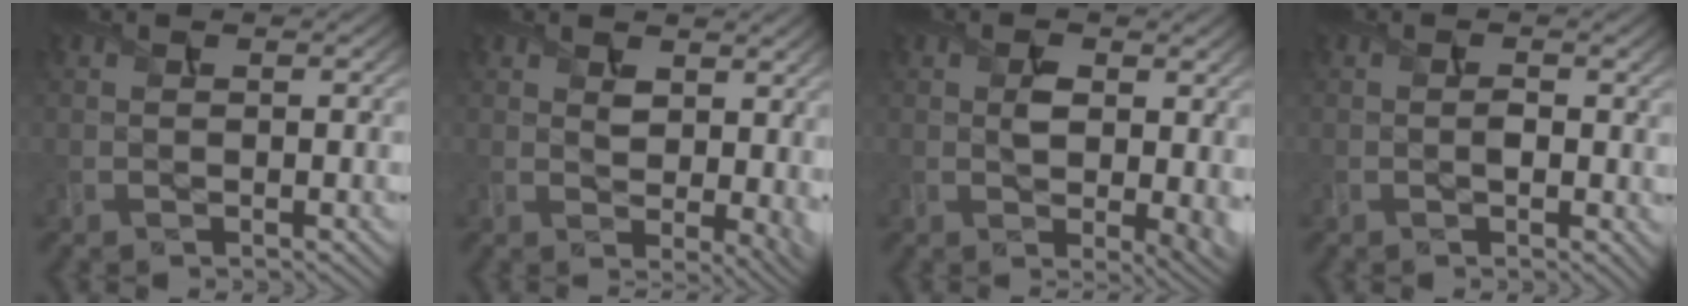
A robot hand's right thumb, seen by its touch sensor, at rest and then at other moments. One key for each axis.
{"total": 5.1, "fx": 1.6, "fy": 3.0, "fz": 3.8, "tx": -0.060, "ty": -0.007, "tz": 0.032}
{"total": 5.1, "fx": 0.6, "fy": 2.6, "fz": 4.3, "tx": -0.069, "ty": -0.007, "tz": 0.014}
{"total": 1.9, "fx": -0.2, "fy": 0.9, "fz": 1.7, "tx": -0.027, "ty": -0.004, "tz": -0.002}